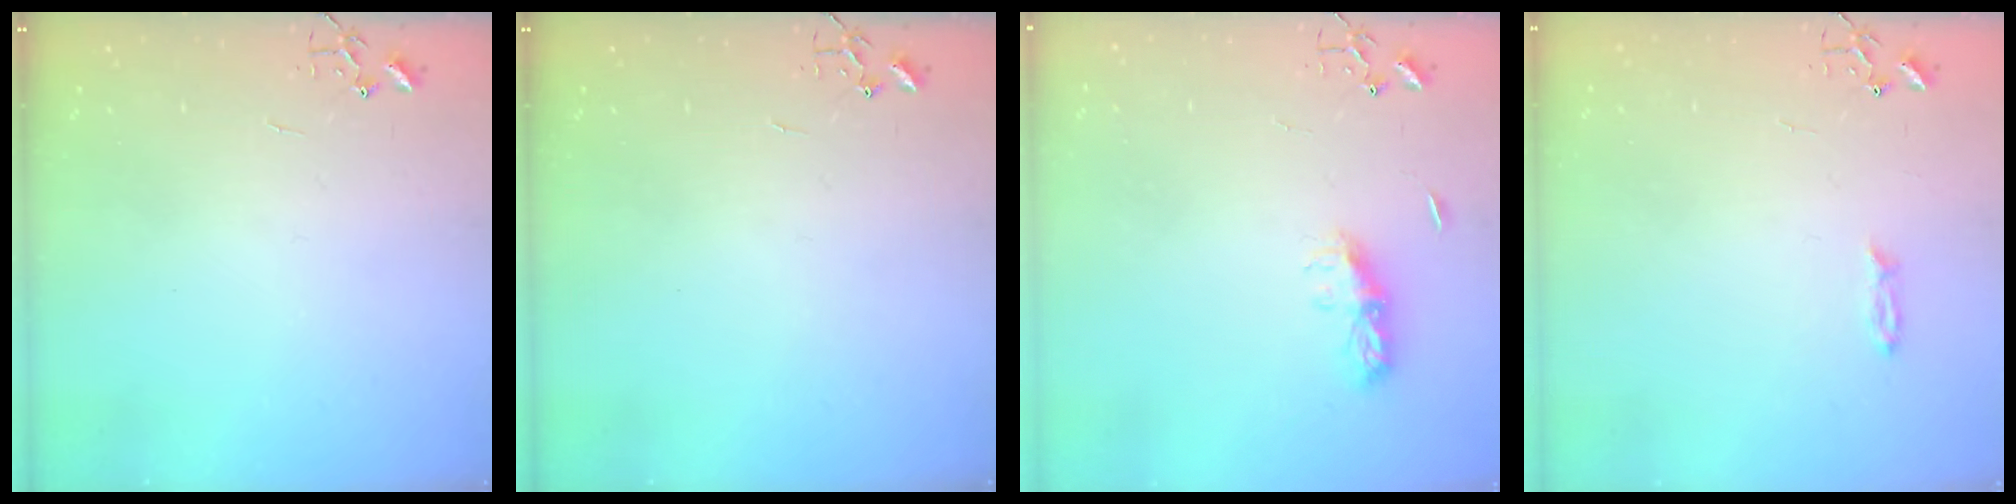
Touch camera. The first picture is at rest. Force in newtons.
{"total": 0.0}
{"total": 7.4, "press": 7.4, "slide": 0.4}
{"total": 3.2, "press": 3.1, "slide": 0.3}